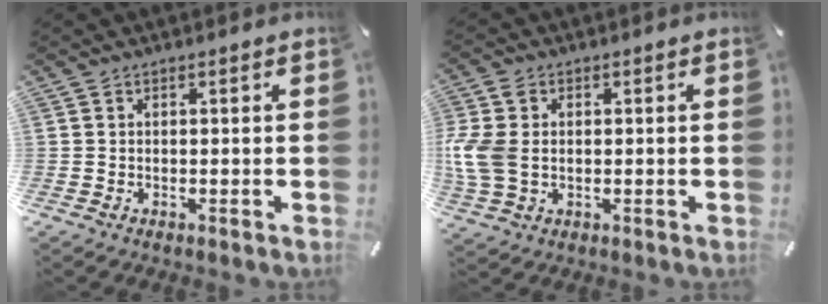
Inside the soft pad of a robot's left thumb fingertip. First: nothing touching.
{"total": 8.6, "force": [0.2, 6.2, 5.9], "torque": [-0.143, 0.007, 0.003]}